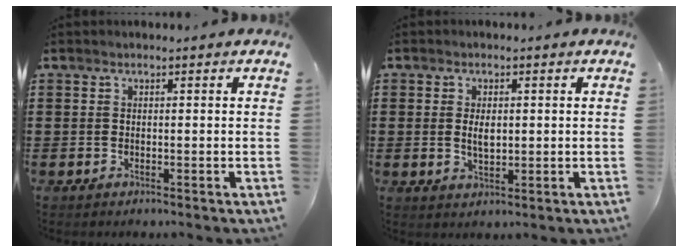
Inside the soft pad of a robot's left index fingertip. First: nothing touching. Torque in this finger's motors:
{"motor_torque": [1.12, 1.02, 0.41, 0.04]}